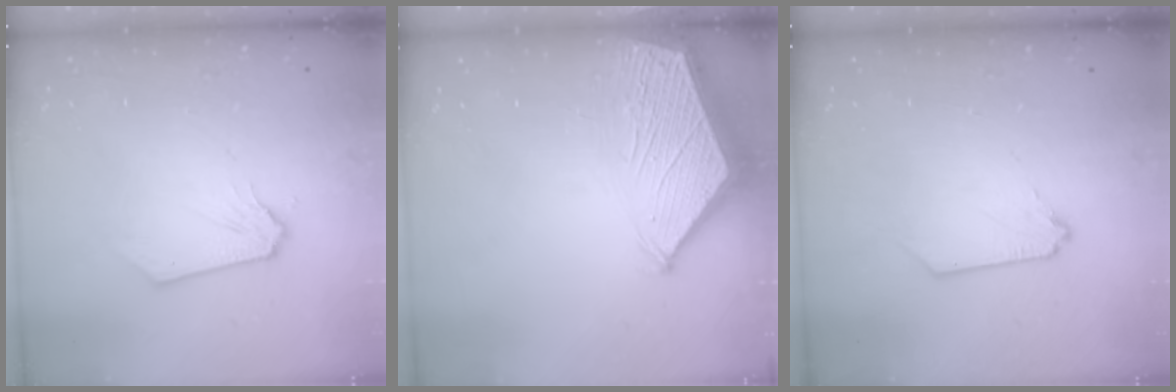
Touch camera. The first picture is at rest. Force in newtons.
{"total": 3.8, "press": 3.7, "slide": 0.6}
{"total": 0.0}